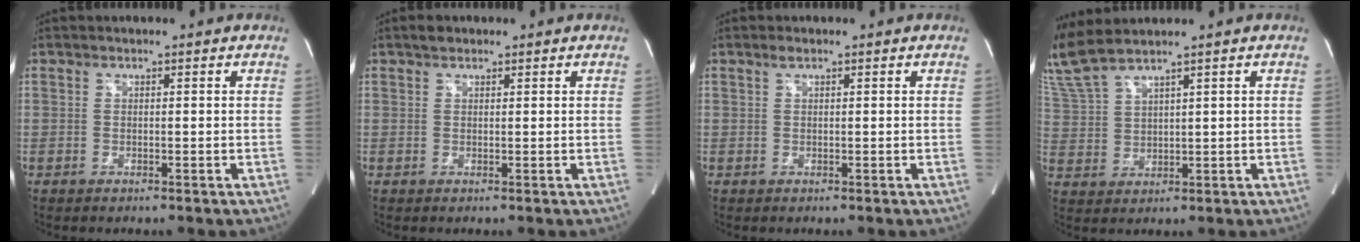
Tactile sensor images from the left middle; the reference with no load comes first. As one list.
[{"total": 1.4, "force": [1.1, 0.7, 0.5], "torque": [-0.014, 0.009, 0.016]}, {"total": 0.8, "force": [0.5, 0.2, 0.5], "torque": [-0.010, 0.004, 0.010]}, {"total": 7.3, "force": [6.5, -0.7, 3.2], "torque": [-0.089, 0.010, 0.147]}]